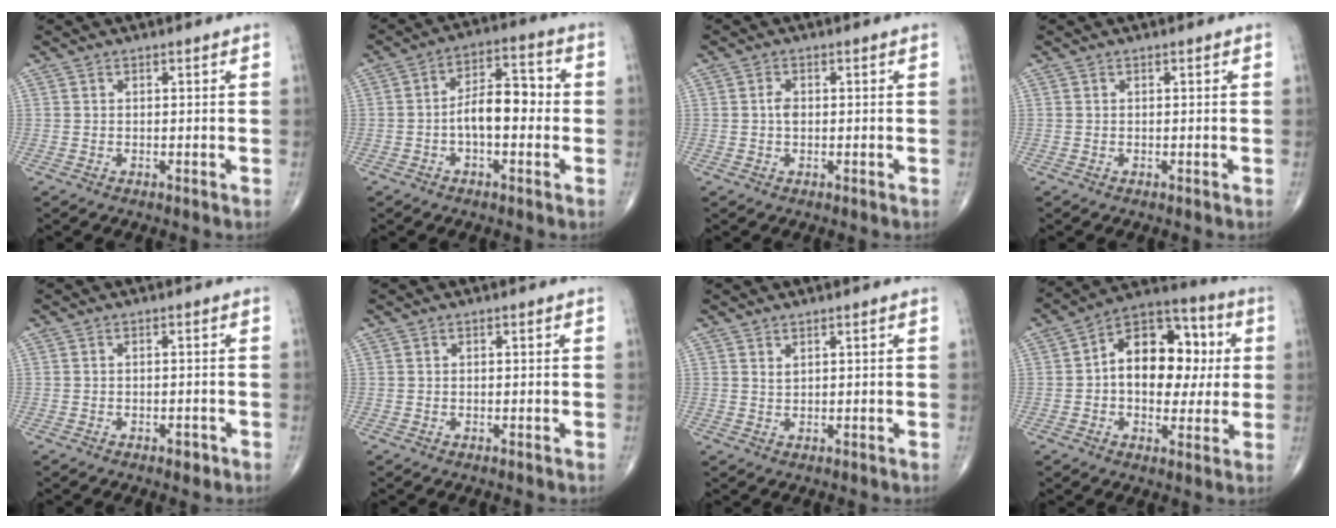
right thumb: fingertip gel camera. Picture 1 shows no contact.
{"total": 9.3, "force": [-1.2, 4.8, 7.9], "torque": [-0.113, 0.036, -0.028]}
{"total": 1.9, "force": [0.0, 1.2, 1.5], "torque": [-0.026, 0.003, -0.002]}
{"total": 0.0}
{"total": 1.8, "force": [-1.0, 0.9, 1.1], "torque": [-0.014, 0.004, -0.014]}
{"total": 0.0}
{"total": 1.0, "force": [0.7, 0.3, 0.6], "torque": [-0.007, -0.005, 0.015]}
{"total": 17.2, "force": [1.8, 11.1, 12.9], "torque": [-0.146, 0.028, 0.018]}